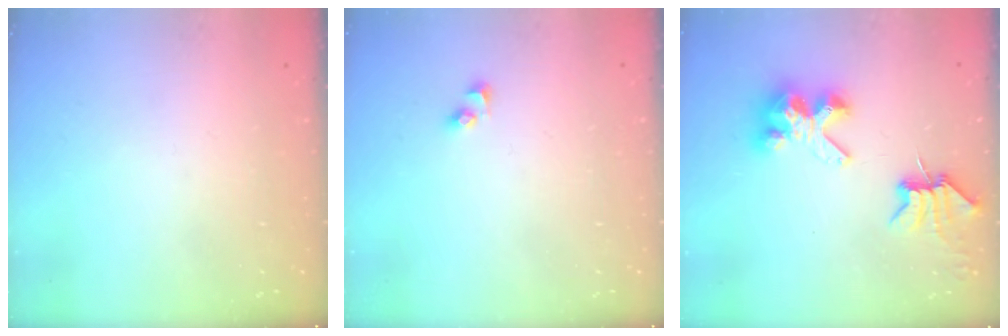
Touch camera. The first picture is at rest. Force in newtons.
{"total": 2.3, "press": 2.3, "slide": 0.2}
{"total": 7.0, "press": 6.9, "slide": 0.6}